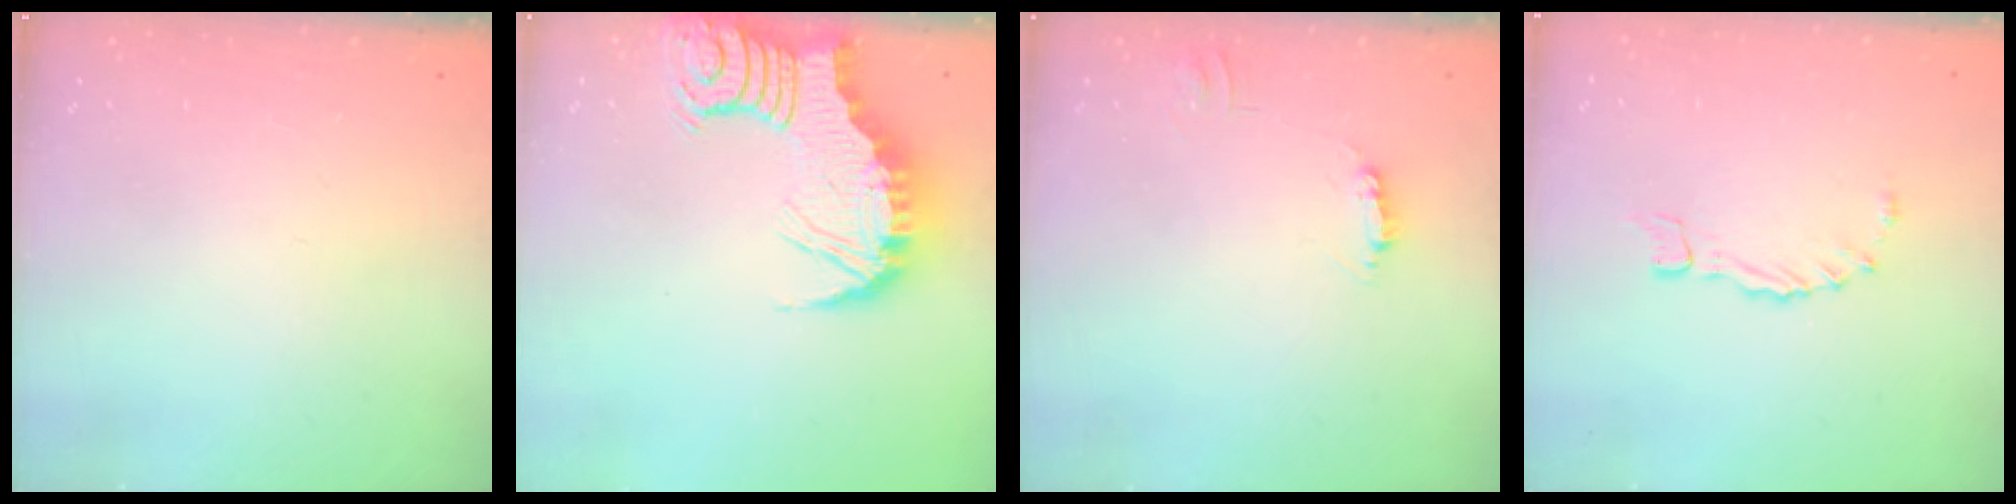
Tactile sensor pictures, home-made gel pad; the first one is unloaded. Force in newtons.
{"total": 5.6, "press": 5.5, "slide": 0.7}
{"total": 4.6, "press": 4.6, "slide": 0.2}
{"total": 1.8, "press": 1.7, "slide": 0.3}